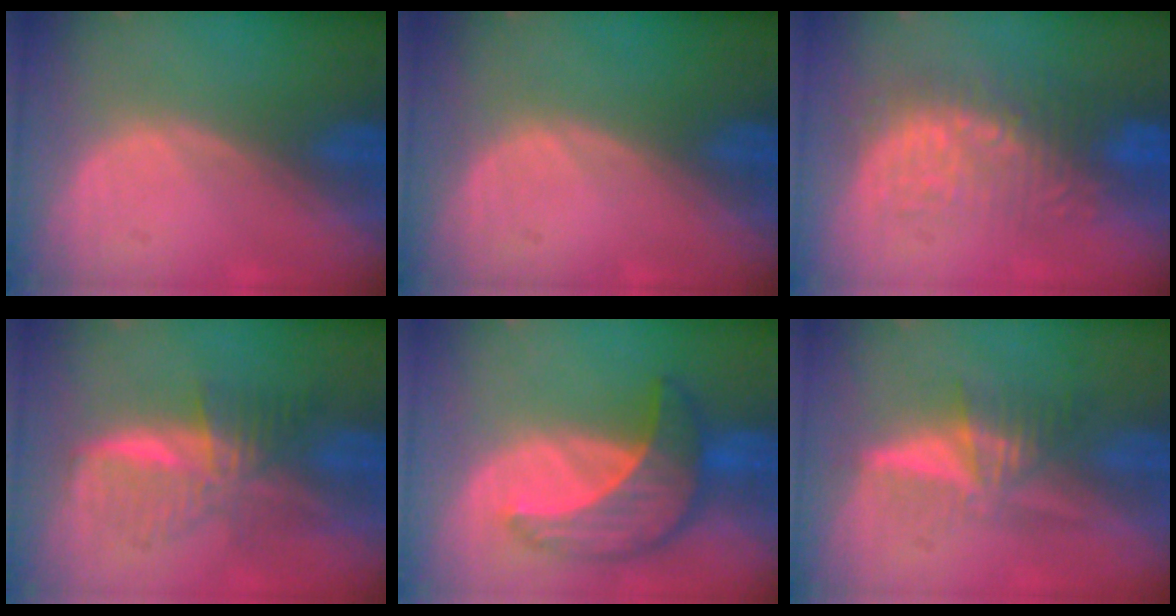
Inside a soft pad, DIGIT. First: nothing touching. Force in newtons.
{"total": 0.0}
{"total": 8.7, "press": 8.4, "slide": 2.5}
{"total": 6.7, "press": 6.7, "slide": 0.2}
{"total": 8.5, "press": 8.4, "slide": 0.5}
{"total": 5.2, "press": 5.1, "slide": 1.0}